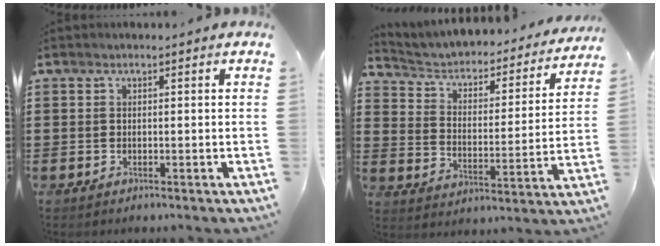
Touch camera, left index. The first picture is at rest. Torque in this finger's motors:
{"motor_torque": [2.14, 0.00, 0.28, 0.02]}